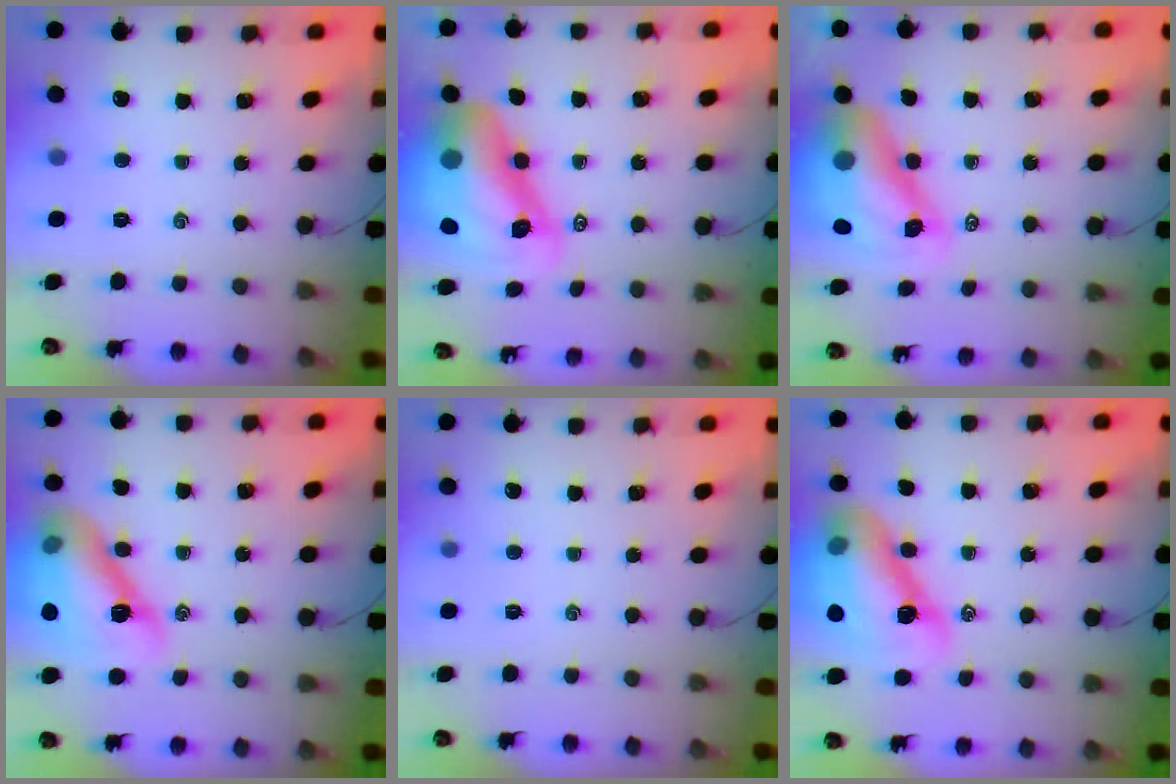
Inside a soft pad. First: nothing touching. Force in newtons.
{"total": 19.3, "press": 18.4, "slide": 5.6}
{"total": 13.9, "press": 13.3, "slide": 4.1}
{"total": 17.9, "press": 17.3, "slide": 4.5}
{"total": 0.0}
{"total": 19.3, "press": 18.5, "slide": 5.4}